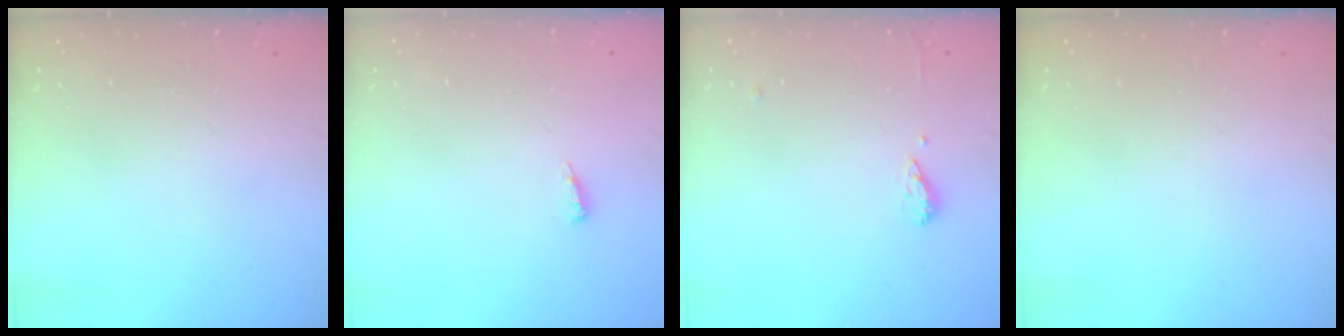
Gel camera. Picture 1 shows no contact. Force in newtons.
{"total": 4.6, "press": 4.5, "slide": 0.9}
{"total": 6.1, "press": 6.0, "slide": 0.7}
{"total": 0.0}